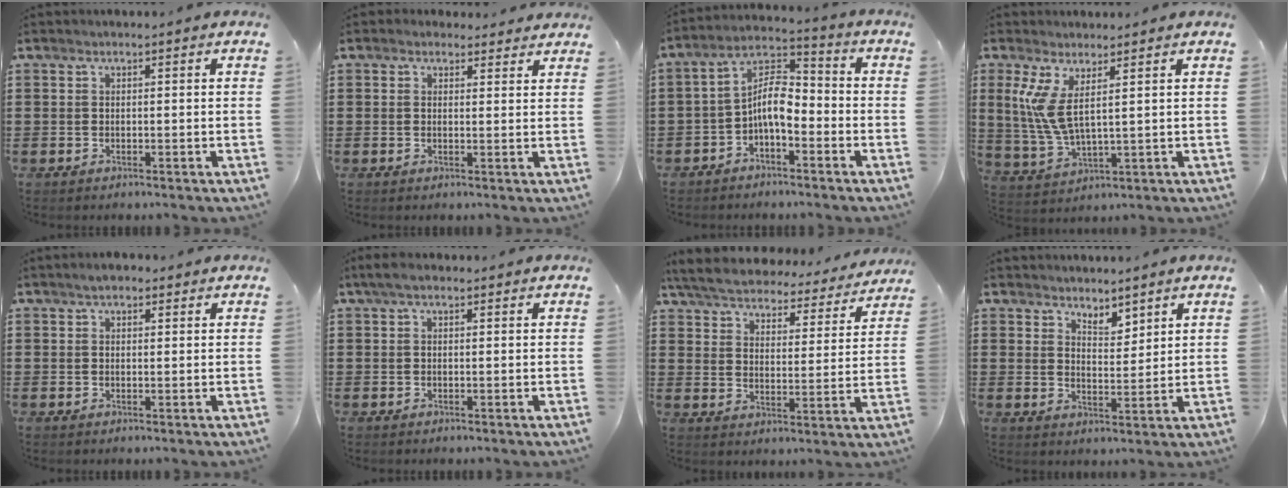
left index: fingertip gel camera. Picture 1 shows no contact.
{"total": 1.6, "force": [1.5, 0.7, 0.1], "torque": [0.001, 0.002, 0.026]}
{"total": 7.6, "force": [-2.9, 3.4, 6.2], "torque": [-0.132, 0.005, -0.060]}
{"total": 7.1, "force": [3.2, 1.7, 6.1], "torque": [-0.155, -0.018, 0.050]}
{"total": 2.1, "force": [1.6, 0.8, 1.1], "torque": [-0.024, 0.009, 0.028]}
{"total": 1.9, "force": [0.8, 0.8, 1.5], "torque": [-0.031, 0.007, 0.014]}
{"total": 5.5, "force": [5.4, 0.5, 1.0], "torque": [-0.049, -0.035, 0.090]}
{"total": 3.4, "force": [3.3, 0.9, 0.1], "torque": [-0.004, -0.011, 0.059]}